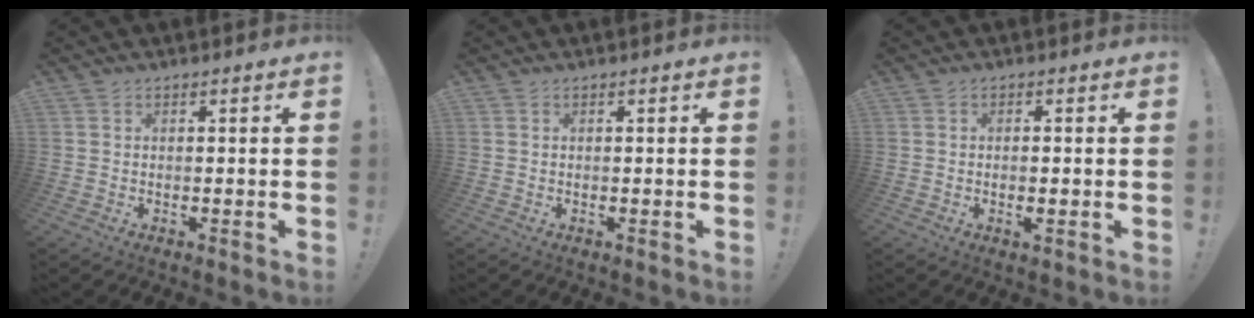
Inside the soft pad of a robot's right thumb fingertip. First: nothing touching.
{"total": 0.0}
{"total": 1.7, "force": [-0.5, 0.3, 1.6], "torque": [-0.028, 0.000, -0.008]}